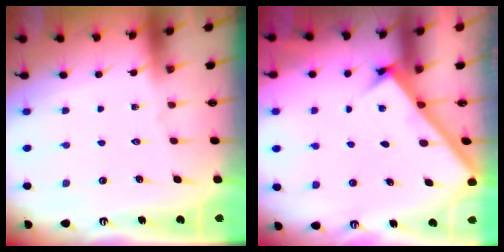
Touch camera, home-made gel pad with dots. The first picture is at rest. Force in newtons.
{"total": 2.6, "press": 2.5, "slide": 0.3}